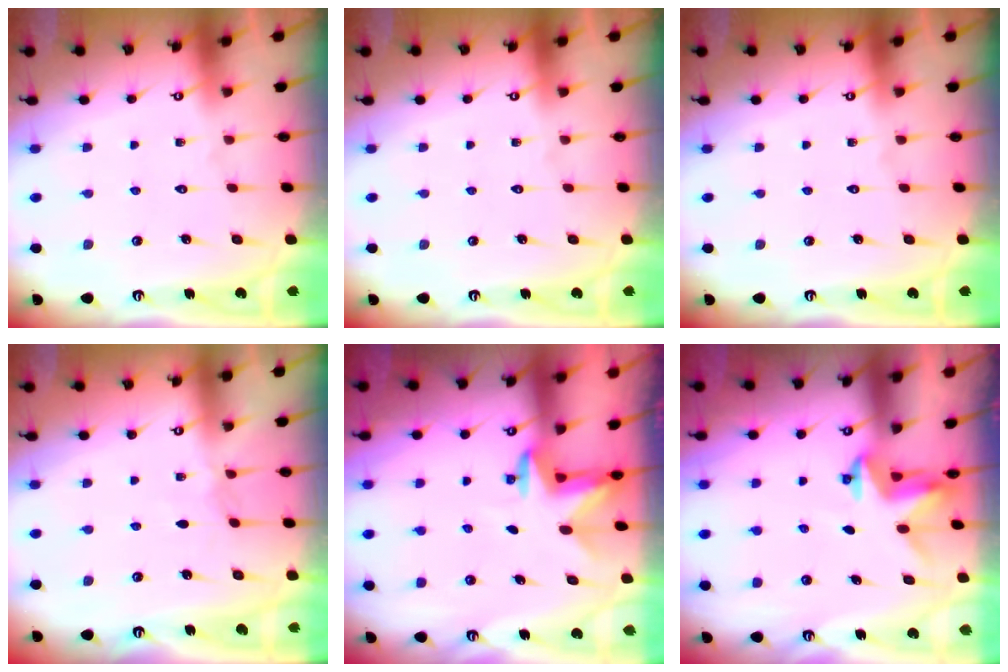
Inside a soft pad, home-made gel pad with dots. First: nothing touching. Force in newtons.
{"total": 0.0}
{"total": 0.0}
{"total": 2.8, "press": 2.8, "slide": 0.4}
{"total": 3.0, "press": 2.9, "slide": 0.7}
{"total": 2.9, "press": 2.9, "slide": 0.1}